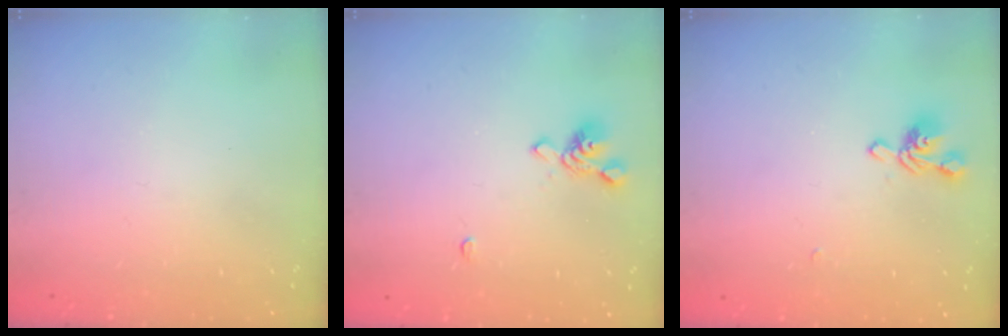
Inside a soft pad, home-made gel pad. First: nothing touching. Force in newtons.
{"total": 2.6, "press": 2.5, "slide": 0.9}
{"total": 1.8, "press": 1.6, "slide": 0.9}